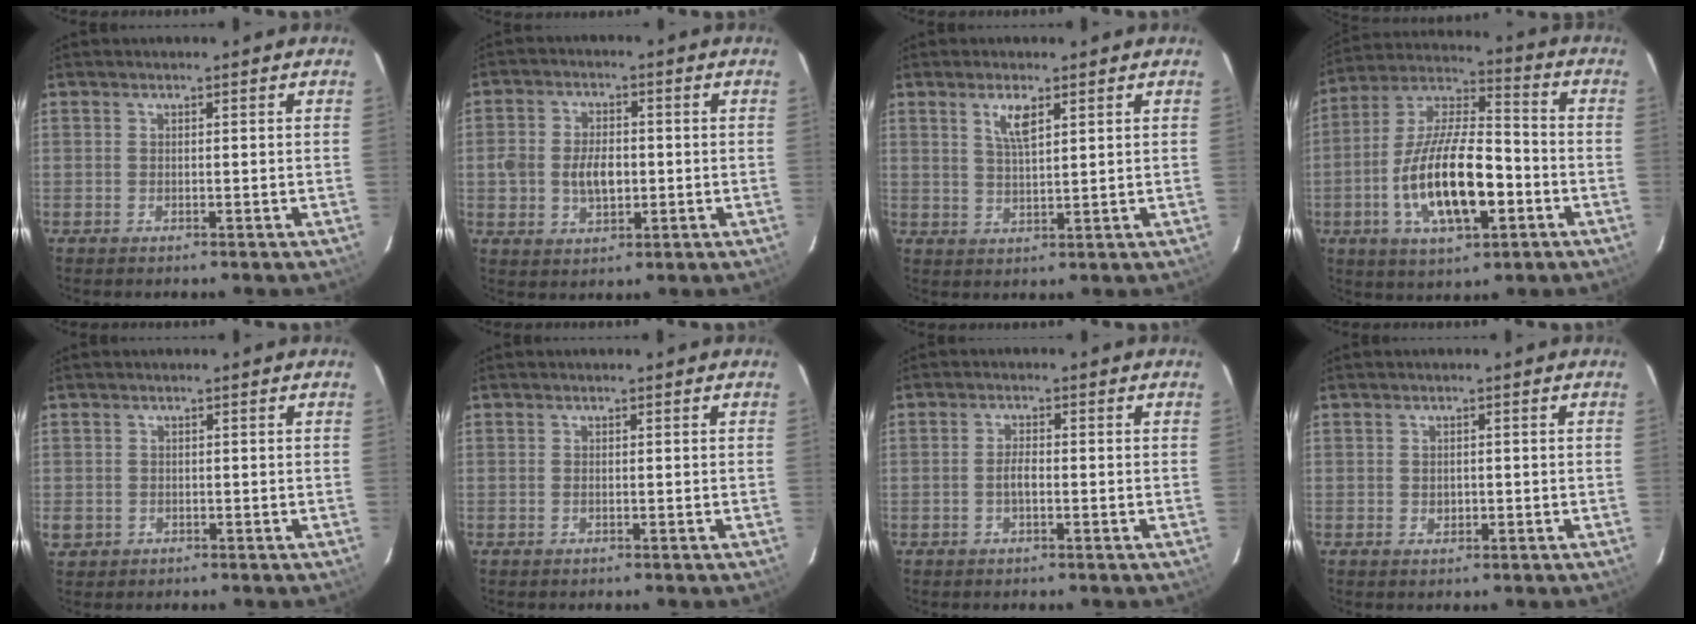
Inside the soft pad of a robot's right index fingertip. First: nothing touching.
{"total": 7.1, "force": [-0.8, 4.7, 5.3], "torque": [-0.105, 0.007, -0.010]}
{"total": 4.2, "force": [2.2, 1.2, 3.3], "torque": [-0.063, 0.000, 0.044]}
{"total": 18.3, "force": [-5.3, 6.9, 16.1], "torque": [-0.315, 0.001, -0.091]}
{"total": 2.7, "force": [-0.4, 2.5, 0.7], "torque": [-0.016, -0.001, -0.004]}
{"total": 0.0}
{"total": 2.2, "force": [-0.6, 0.7, 2.0], "torque": [-0.039, 0.003, -0.012]}
{"total": 1.4, "force": [-0.2, 1.2, 0.8], "torque": [-0.010, 0.002, -0.001]}